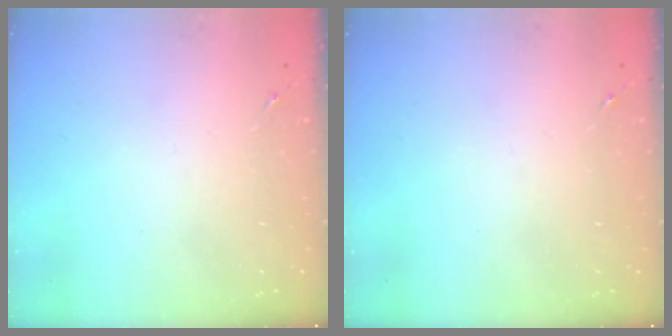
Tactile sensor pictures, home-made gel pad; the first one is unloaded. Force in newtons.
{"total": 0.0}